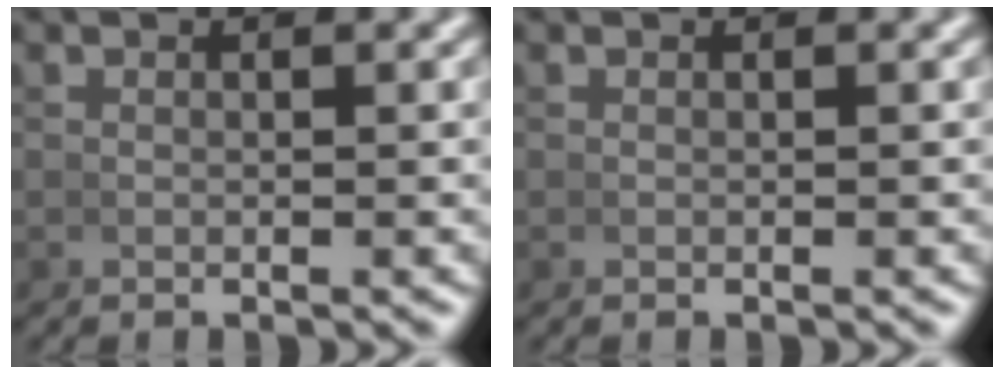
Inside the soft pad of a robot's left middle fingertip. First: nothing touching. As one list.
[{"total": 0.0}]